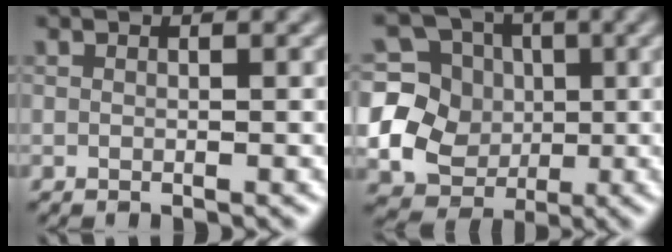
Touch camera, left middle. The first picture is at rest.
{"total": 13.5, "force": [0.0, 12.8, 4.2], "torque": [-0.122, 0.011, -0.018]}